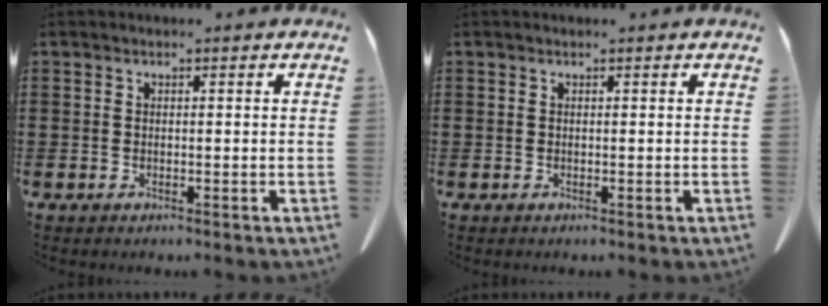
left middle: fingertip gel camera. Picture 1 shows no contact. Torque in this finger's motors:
{"motor_torque": [0.18, 0.16, 0.03, 0.01]}